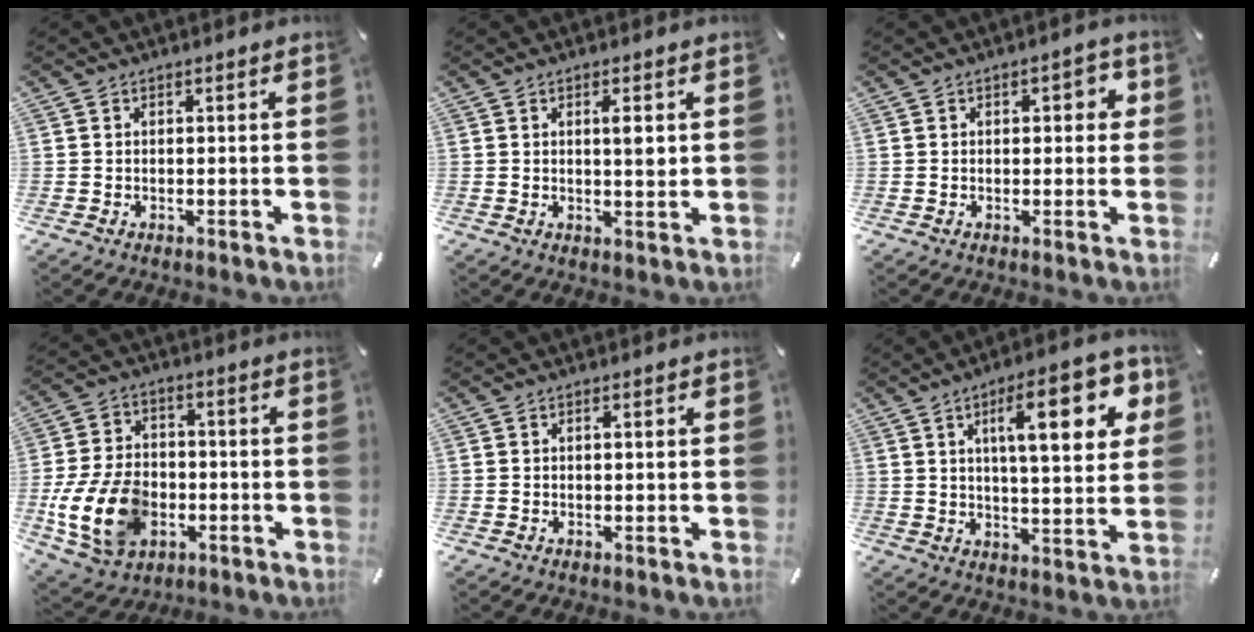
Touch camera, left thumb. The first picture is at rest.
{"total": 3.7, "force": [1.0, 0.9, 3.5], "torque": [-0.055, -0.004, 0.010]}
{"total": 3.5, "force": [0.5, 1.9, 2.9], "torque": [-0.033, 0.002, 0.001]}
{"total": 15.8, "force": [-4.5, 11.5, 9.8], "torque": [-0.202, 0.024, -0.079]}
{"total": 1.0, "force": [0.2, 0.3, 0.9], "torque": [-0.009, 0.000, -0.001]}
{"total": 17.8, "force": [6.7, 5.9, 15.4], "torque": [-0.224, -0.011, 0.096]}